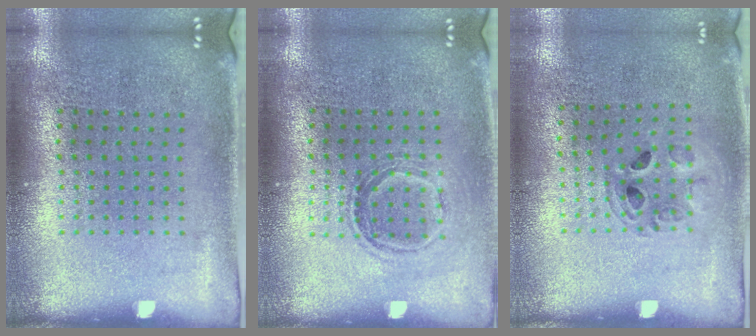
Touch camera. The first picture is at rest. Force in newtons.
{"total": 1.2, "press": 1.0, "slide": 0.6}
{"total": 1.0, "press": 1.0, "slide": 0.1}